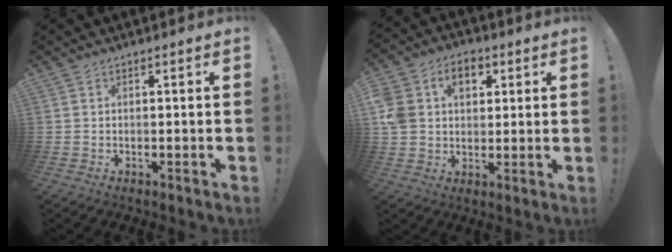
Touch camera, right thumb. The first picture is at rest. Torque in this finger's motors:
{"motor_torque": [1.15, 2.37, 0.60, -0.21, 0.10]}